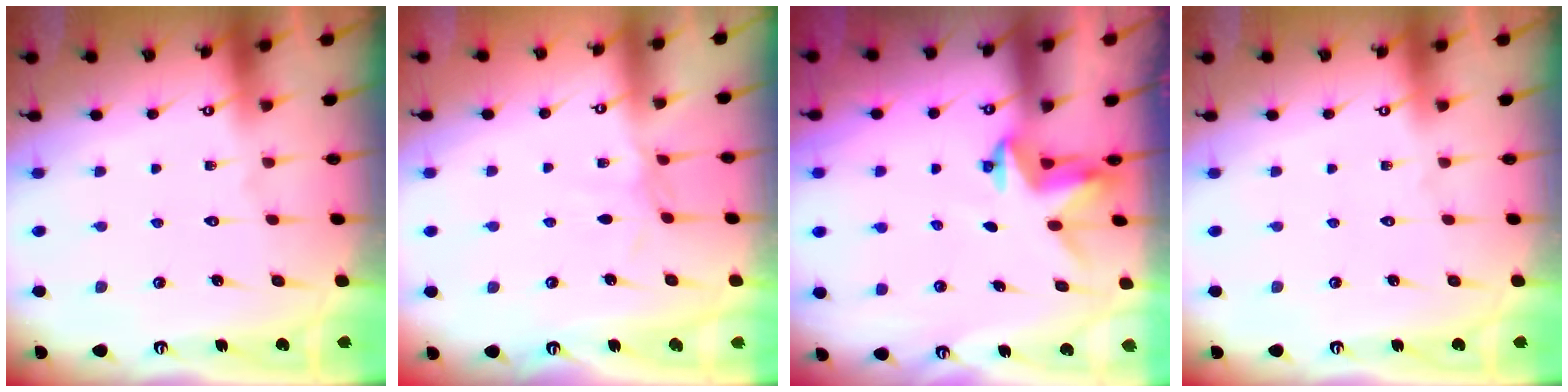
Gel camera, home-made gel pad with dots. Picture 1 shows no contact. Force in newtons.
{"total": 1.7, "press": 1.6, "slide": 0.4}
{"total": 2.9, "press": 2.9, "slide": 0.1}
{"total": 0.0}